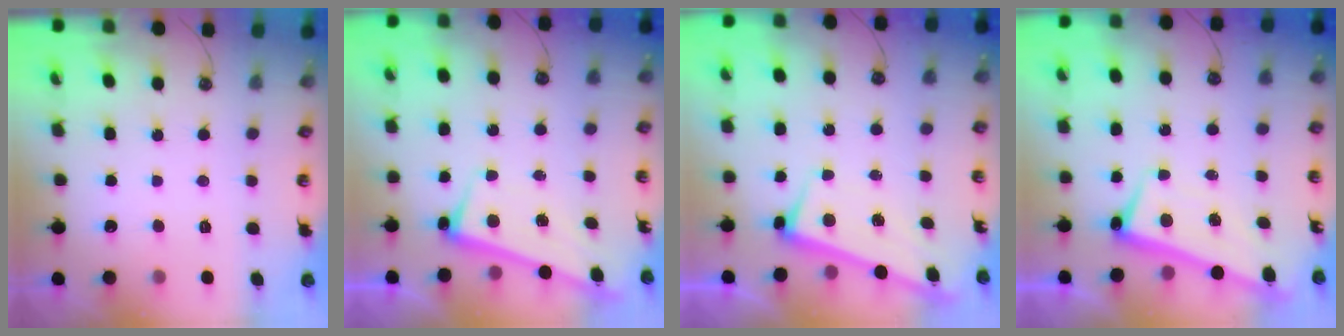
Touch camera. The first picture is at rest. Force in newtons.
{"total": 2.6, "press": 2.5, "slide": 0.7}
{"total": 2.9, "press": 2.8, "slide": 0.4}
{"total": 2.6, "press": 2.6, "slide": 0.3}